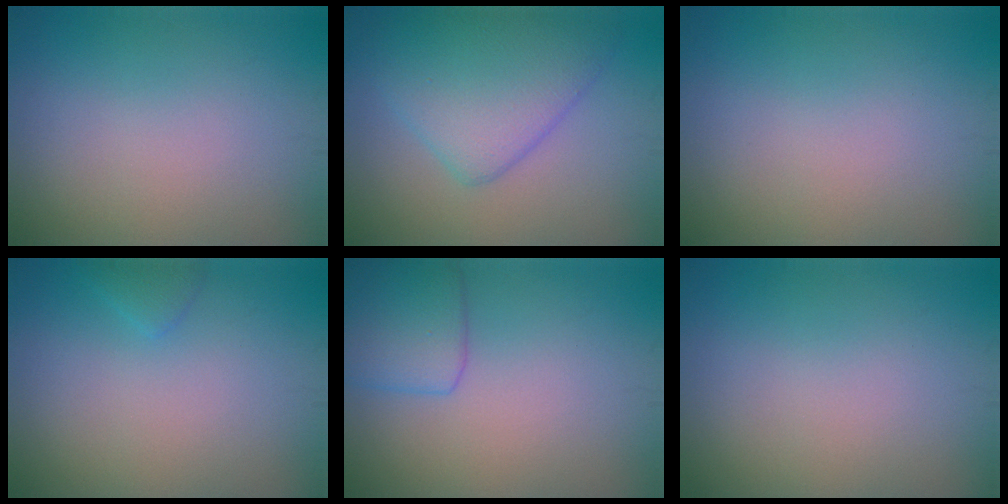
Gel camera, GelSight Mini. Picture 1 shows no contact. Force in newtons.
{"total": 6.7, "press": 6.7, "slide": 0.2}
{"total": 0.0}
{"total": 1.0, "press": 1.0, "slide": 0.1}
{"total": 3.4, "press": 3.4, "slide": 0.2}
{"total": 0.0}